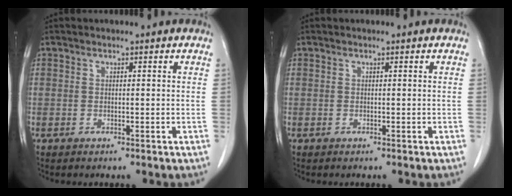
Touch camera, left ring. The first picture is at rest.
{"total": 0.0}